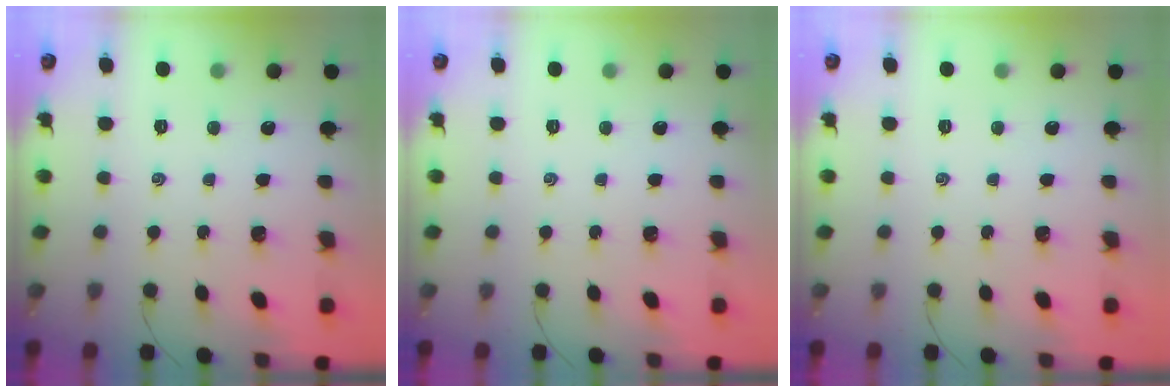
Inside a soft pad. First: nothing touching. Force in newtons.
{"total": 0.0}
{"total": 0.0}